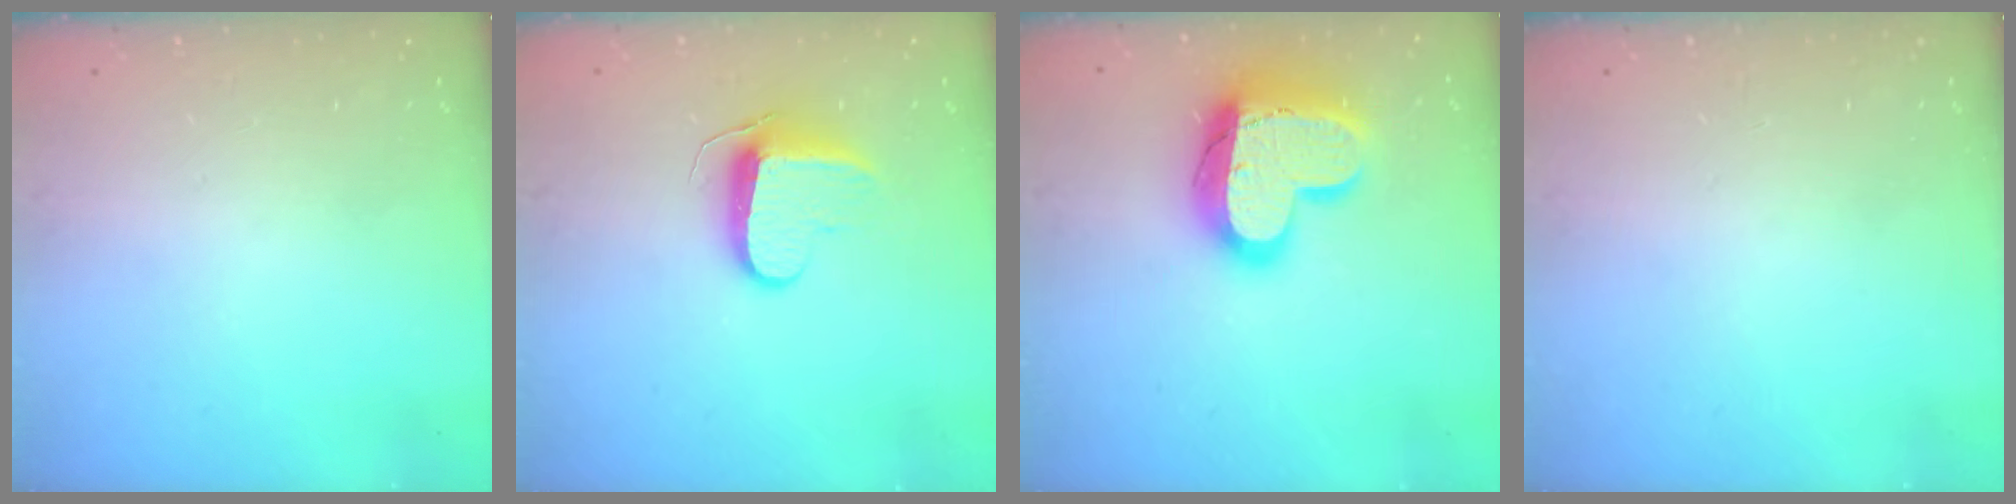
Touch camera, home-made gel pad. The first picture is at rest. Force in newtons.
{"total": 9.4, "press": 9.4, "slide": 0.2}
{"total": 19.7, "press": 19.7, "slide": 1.4}
{"total": 0.0}